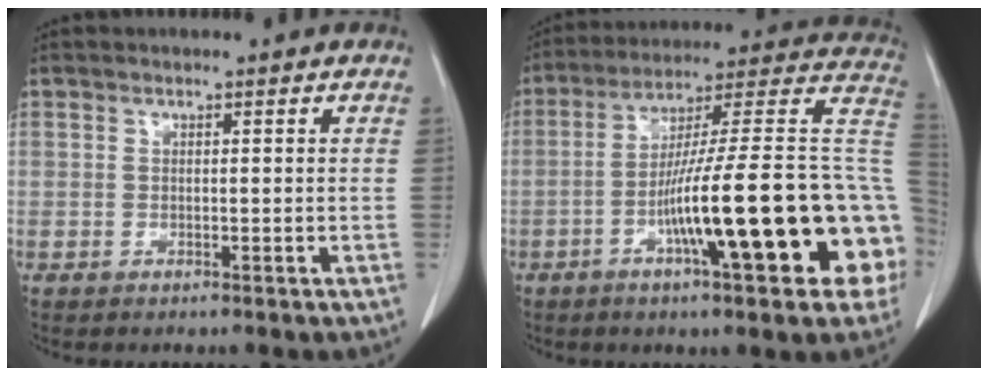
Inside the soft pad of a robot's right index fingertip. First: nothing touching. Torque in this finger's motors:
{"motor_torque": [1.95, -0.13, 1.04, 0.21]}